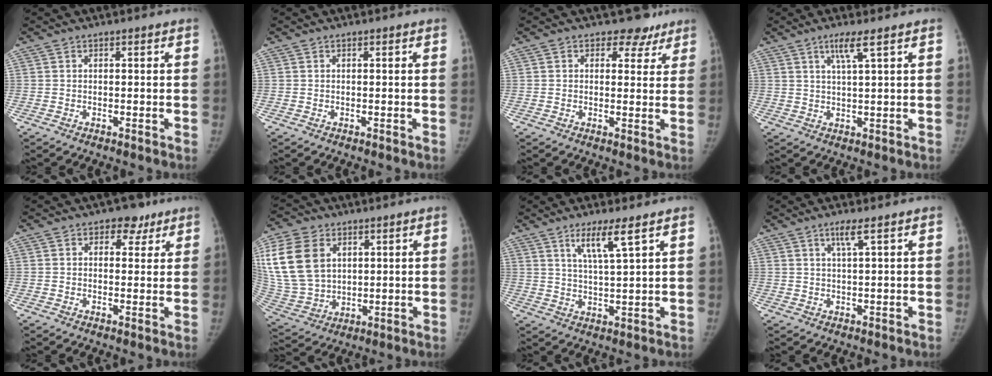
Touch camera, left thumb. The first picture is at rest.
{"total": 0.0}
{"total": 4.6, "force": [3.1, 3.3, 0.8], "torque": [0.020, -0.013, 0.038]}
{"total": 4.0, "force": [2.3, 0.0, 3.3], "torque": [-0.073, -0.012, 0.048]}
{"total": 4.6, "force": [2.4, 3.4, 1.9], "torque": [0.004, -0.006, 0.028]}
{"total": 19.4, "force": [6.4, 13.9, 11.9], "torque": [-0.250, -0.011, 0.135]}
{"total": 6.6, "force": [3.9, 0.2, 5.3], "torque": [-0.104, -0.030, 0.077]}
{"total": 2.9, "force": [1.7, 0.0, 2.4], "torque": [-0.056, -0.006, 0.035]}